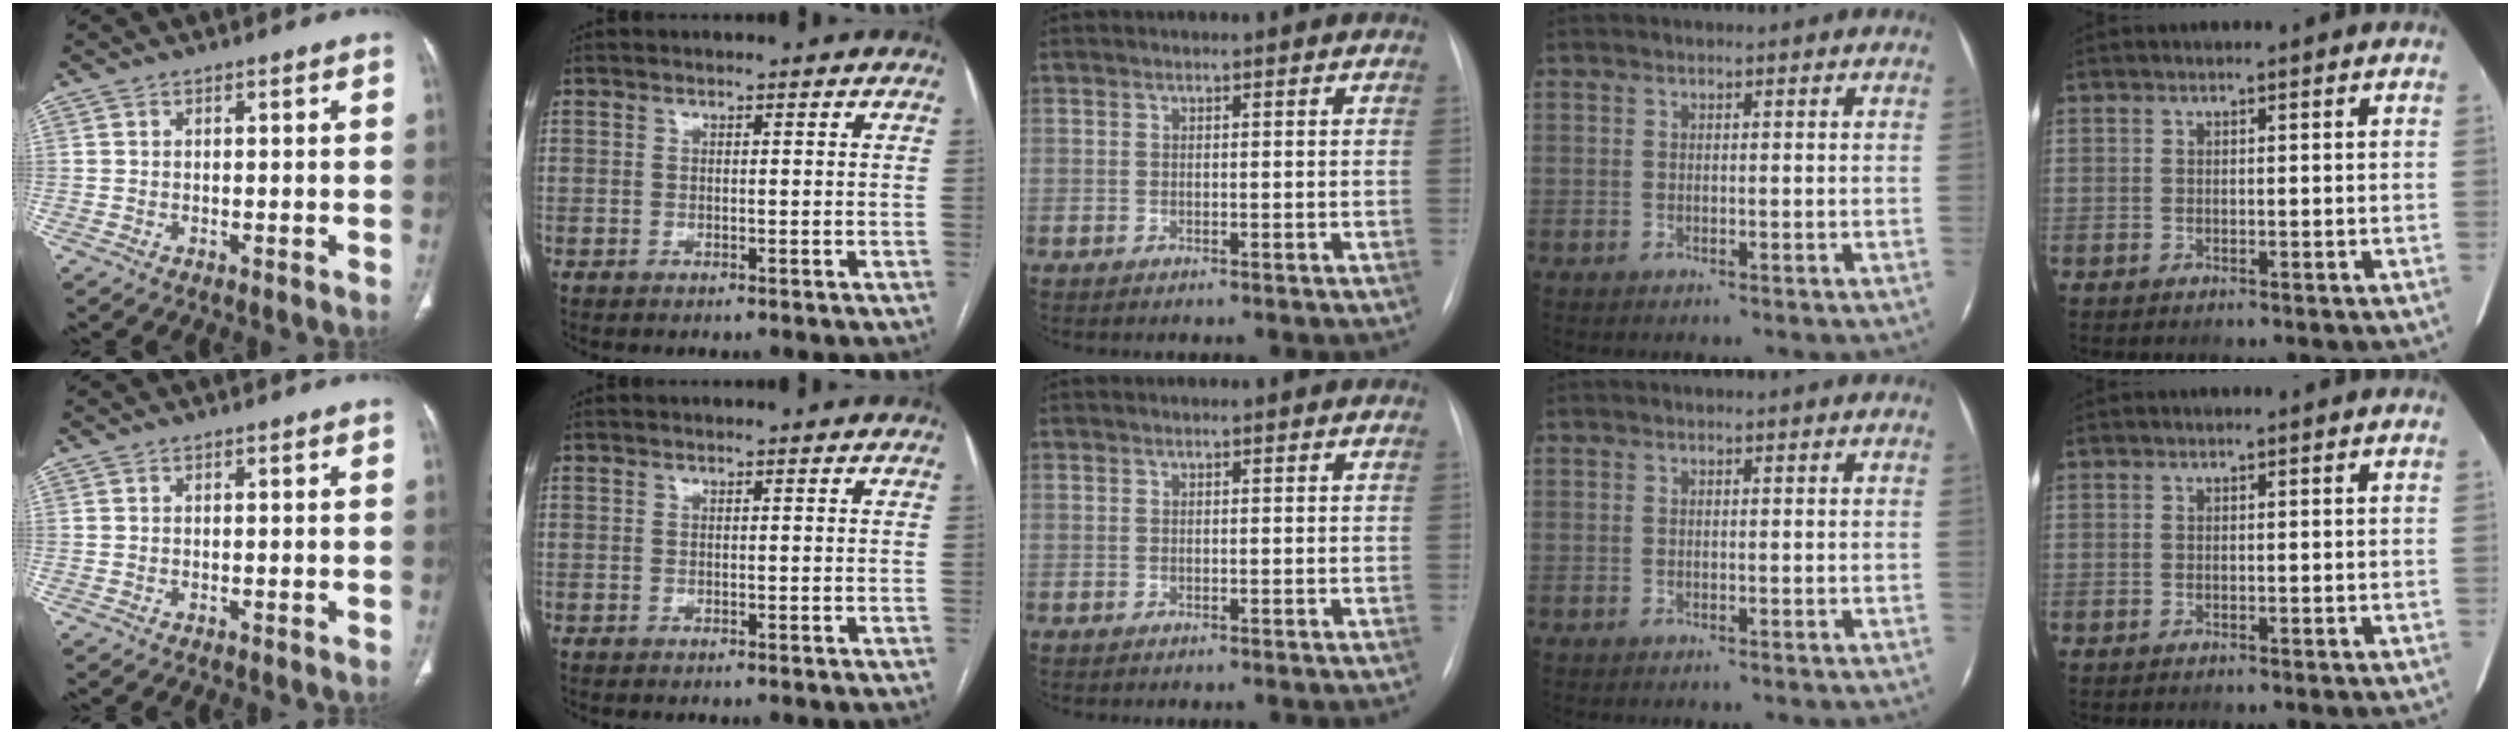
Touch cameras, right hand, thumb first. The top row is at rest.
{}